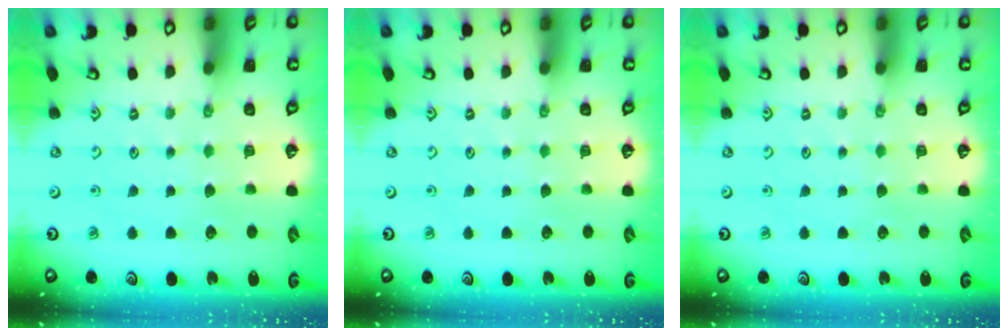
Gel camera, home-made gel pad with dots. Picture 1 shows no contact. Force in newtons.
{"total": 0.0}
{"total": 0.0}